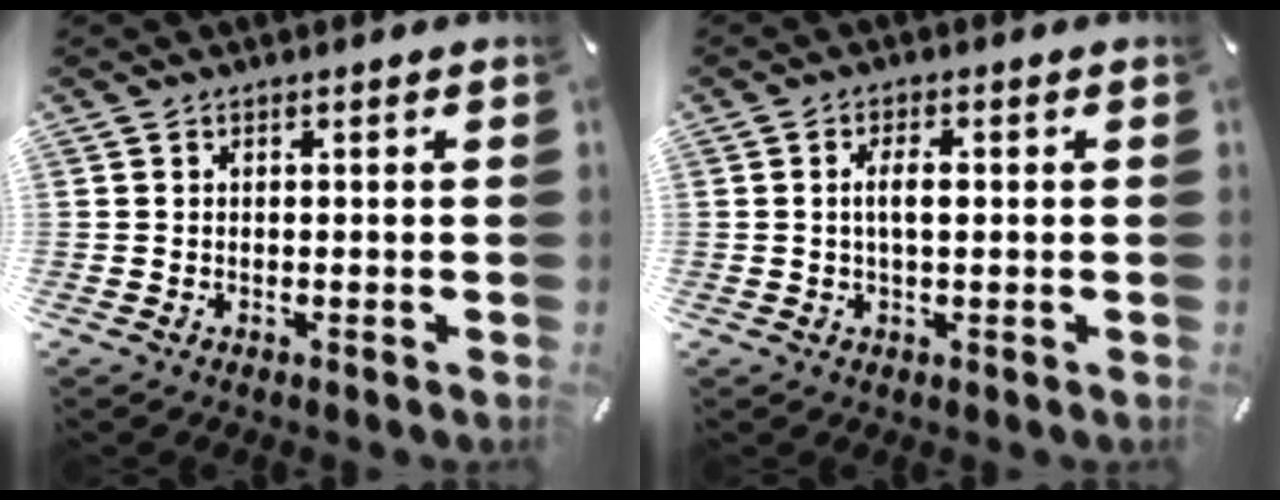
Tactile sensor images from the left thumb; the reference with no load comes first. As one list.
[{"total": 3.9, "force": [0.2, 1.6, 3.6], "torque": [-0.070, 0.005, 0.002]}]